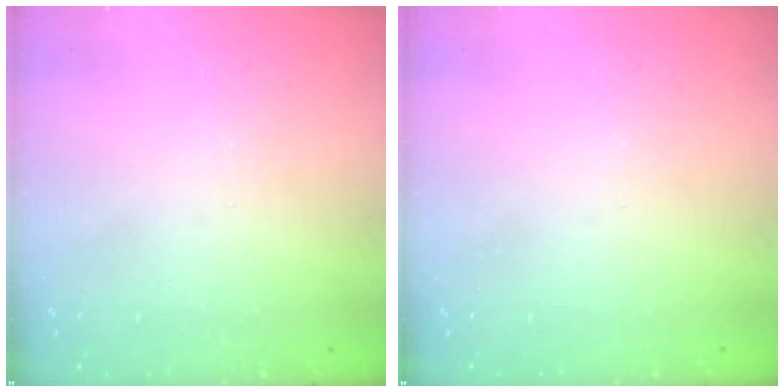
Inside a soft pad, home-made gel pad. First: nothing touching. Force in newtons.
{"total": 0.0}